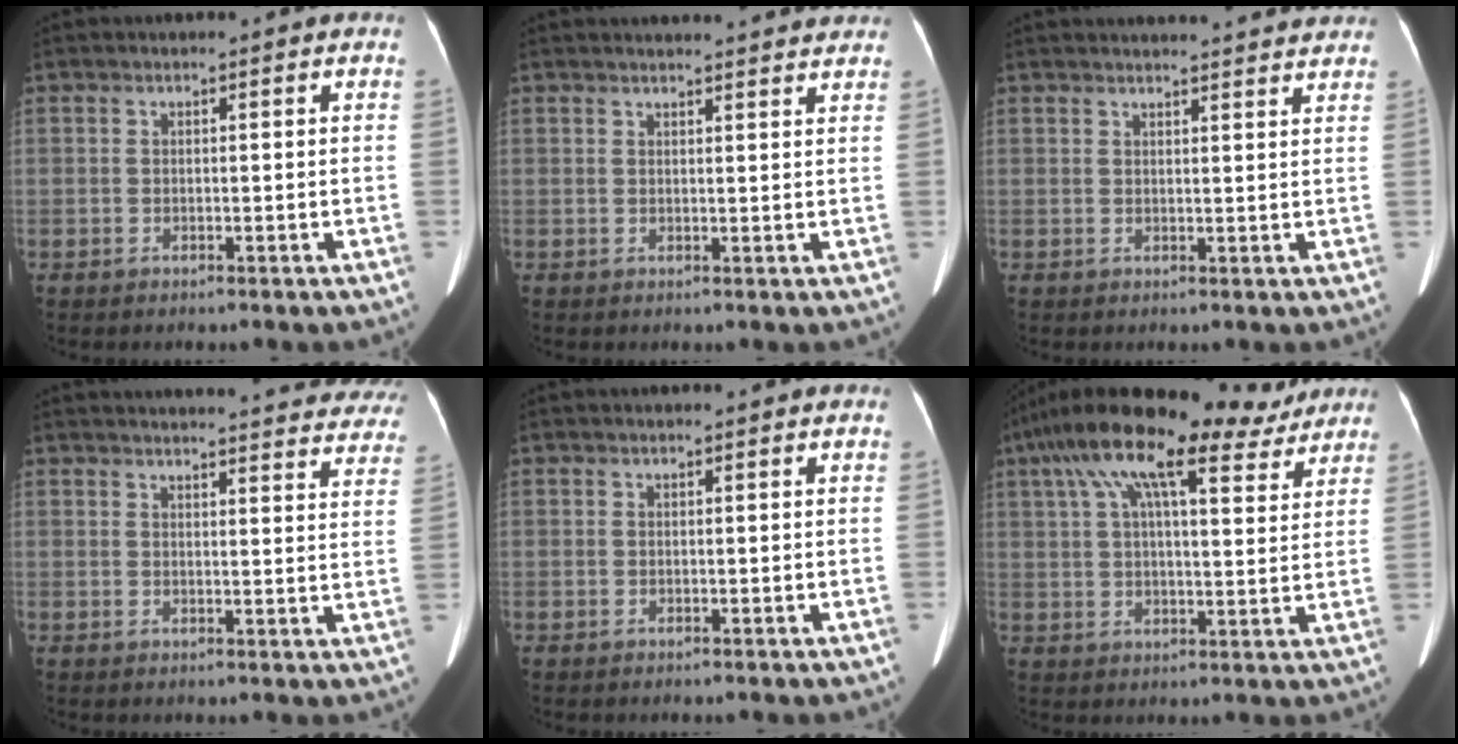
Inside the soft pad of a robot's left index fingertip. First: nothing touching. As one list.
[{"total": 12.2, "force": [11.6, 1.4, 3.3], "torque": [-0.028, 0.019, 0.124]}, {"total": 14.3, "force": [13.7, 1.5, 3.8], "torque": [-0.039, 0.015, 0.155]}, {"total": 29.5, "force": [27.8, 5.0, 8.4], "torque": [-0.127, -0.055, 0.315]}, {"total": 0.8, "force": [0.8, 0.0, 0.2], "torque": [-0.004, 0.009, 0.010]}, {"total": 18.8, "force": [13.5, 4.9, 12.1], "torque": [-0.223, 0.058, 0.203]}]